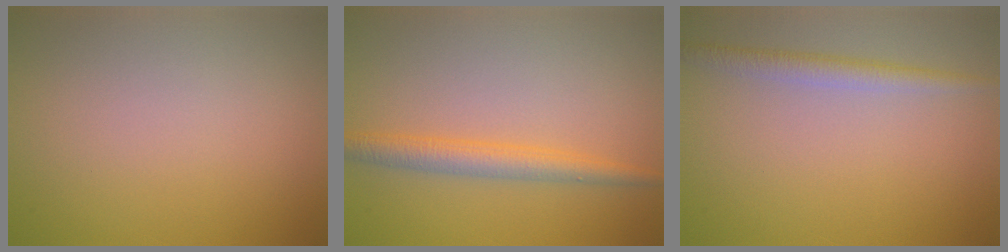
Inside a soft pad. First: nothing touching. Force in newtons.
{"total": 3.0, "press": 3.0, "slide": 0.1}
{"total": 2.2, "press": 2.2, "slide": 0.0}